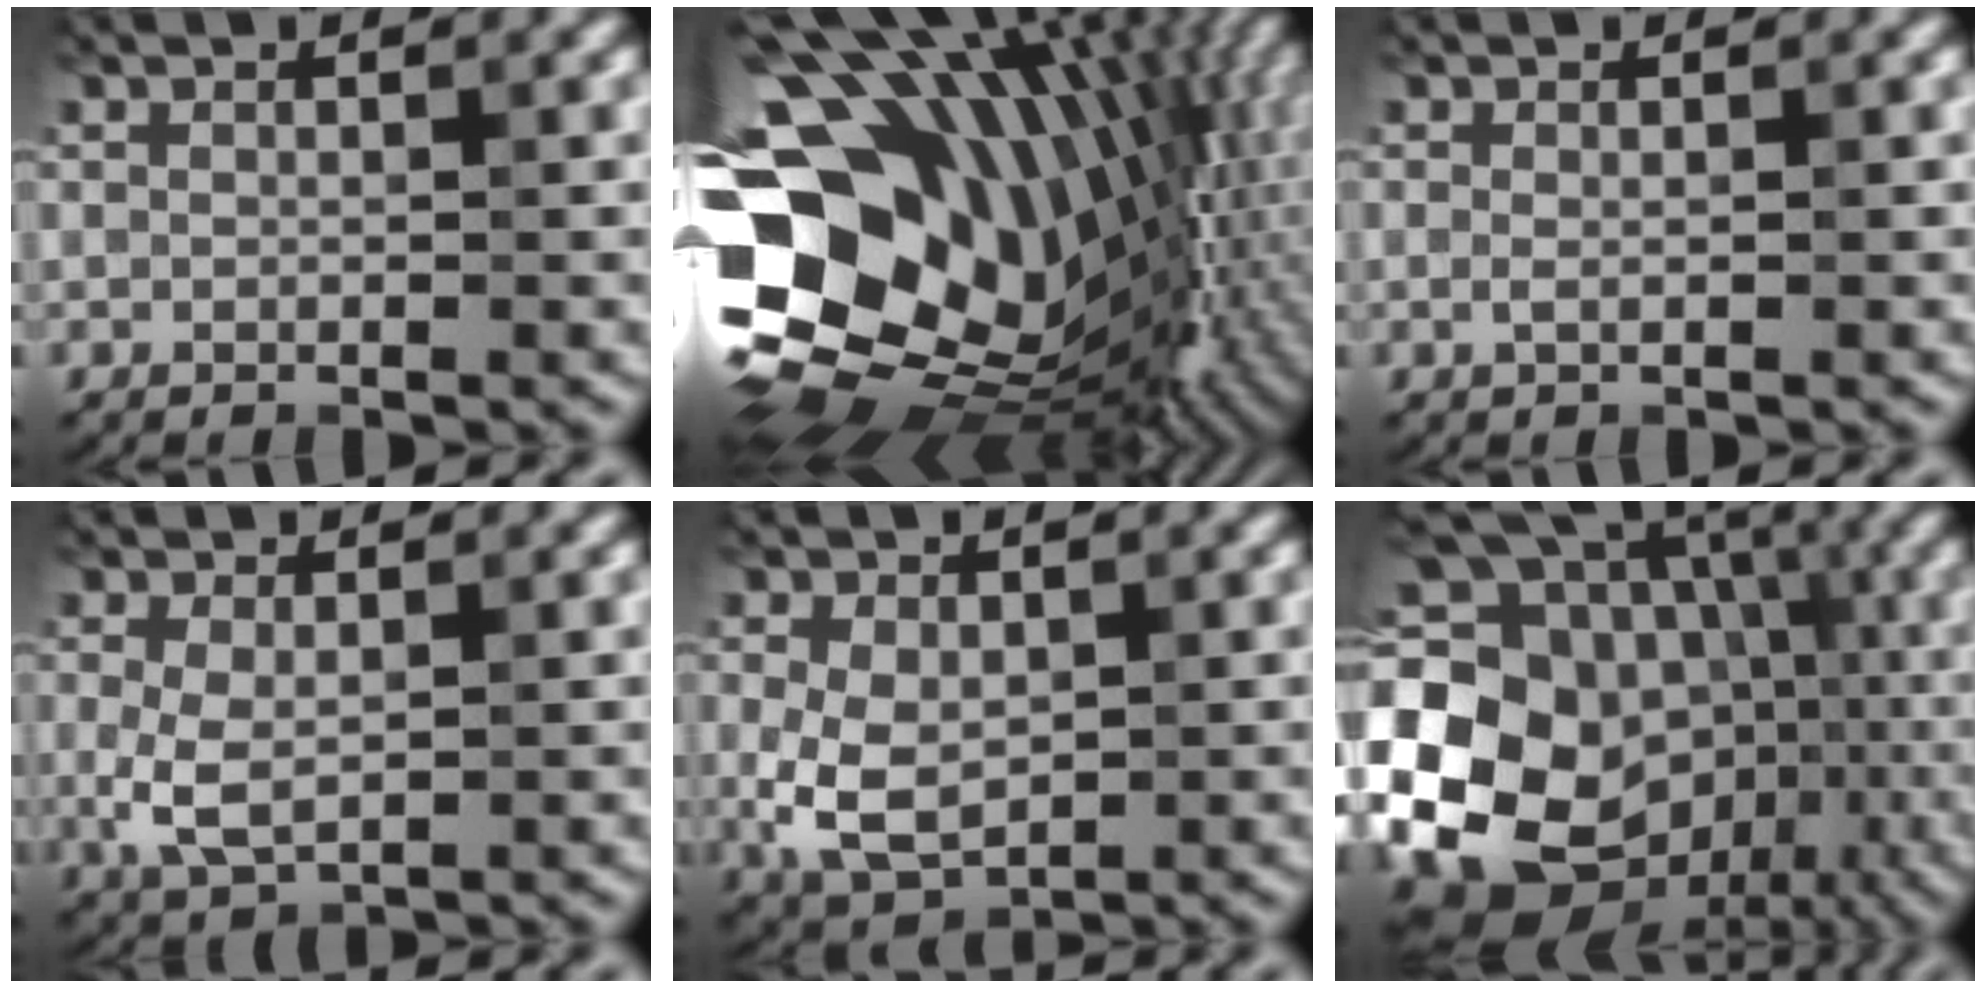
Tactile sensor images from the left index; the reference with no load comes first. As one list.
[{"total": 19.4, "force": [0.1, 13.6, 13.9], "torque": [-0.264, -0.039, 0.029]}, {"total": 0.6, "force": [0.0, 0.2, 0.6], "torque": [-0.013, -0.002, -0.001]}, {"total": 3.4, "force": [-0.2, 2.0, 2.8], "torque": [-0.067, -0.003, 0.000]}, {"total": 5.1, "force": [-0.3, 3.5, 3.7], "torque": [-0.085, -0.007, -0.003]}, {"total": 23.1, "force": [-4.8, 19.6, 11.2], "torque": [-0.222, -0.006, -0.103]}]